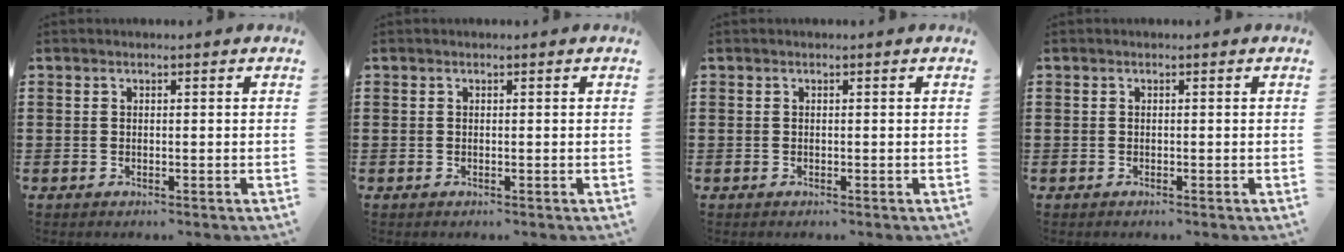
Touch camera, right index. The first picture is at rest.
{"total": 0.0}
{"total": 0.0}
{"total": 0.0}